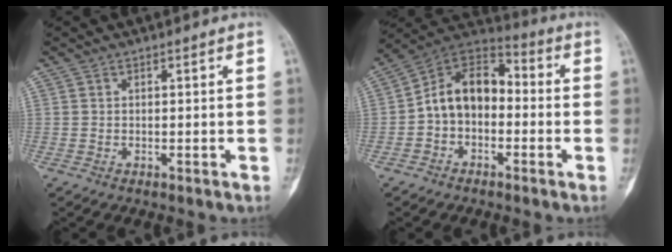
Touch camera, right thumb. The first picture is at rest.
{"total": 12.1, "force": [-1.3, 8.5, 8.4], "torque": [-0.115, 0.047, -0.041]}